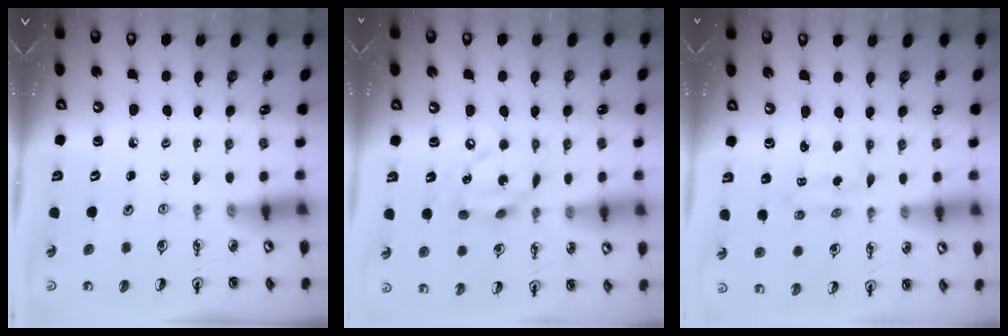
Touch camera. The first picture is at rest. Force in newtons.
{"total": 12.7, "press": 12.7, "slide": 1.5}
{"total": 1.9, "press": 1.9, "slide": 0.4}